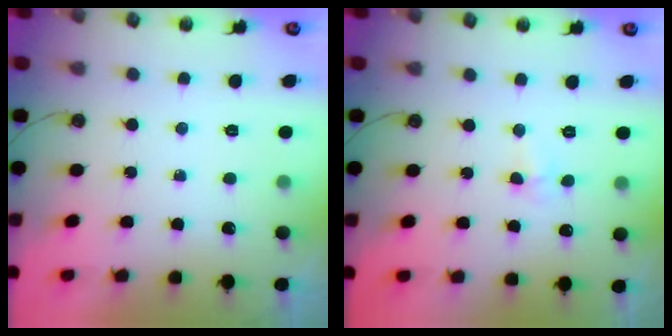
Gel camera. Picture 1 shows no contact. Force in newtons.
{"total": 2.7, "press": 2.6, "slide": 0.6}